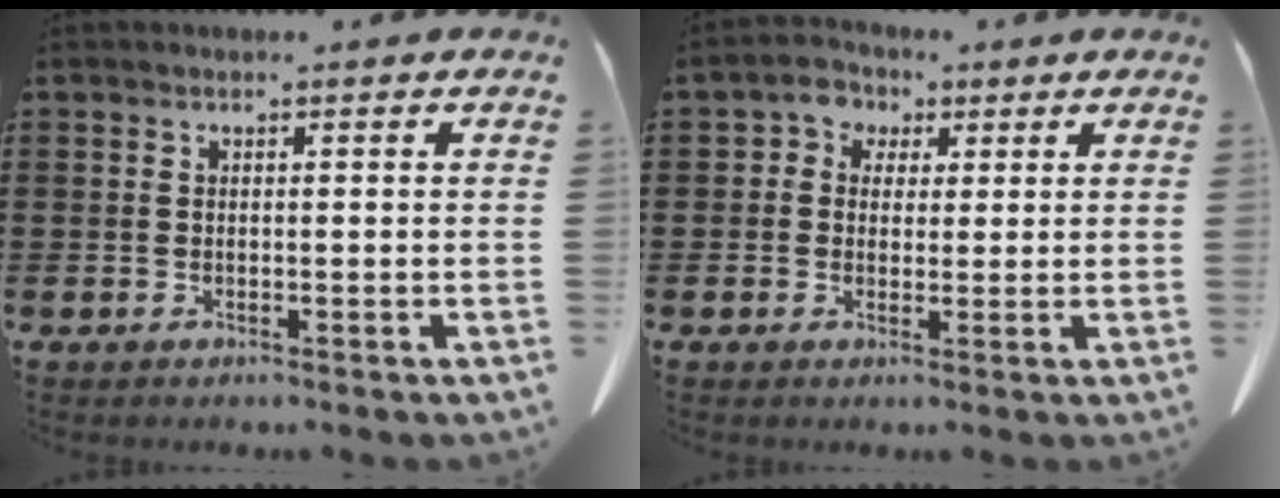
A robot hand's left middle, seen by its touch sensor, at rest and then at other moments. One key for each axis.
{"total": 3.2, "fx": 1.0, "fy": 3.0, "fz": 0.8, "tx": -0.033, "ty": 0.014, "tz": 0.014}